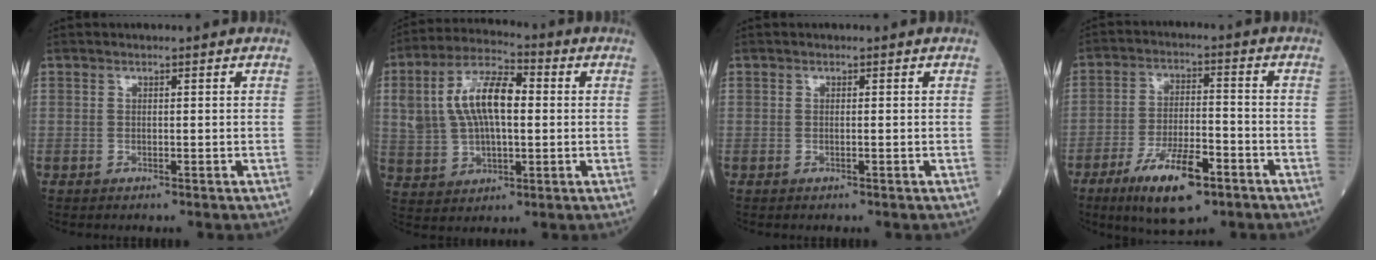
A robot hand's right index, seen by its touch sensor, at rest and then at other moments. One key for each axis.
{"total": 13.7, "fx": 1.9, "fy": 6.4, "fz": 11.9, "tx": -0.256, "ty": 0.029, "tz": 0.042}
{"total": 0.5, "fx": -0.1, "fy": 0.2, "fz": 0.5, "tx": -0.018, "ty": 0.000, "tz": -0.002}
{"total": 12.3, "fx": -7.1, "fy": 3.7, "fz": 9.4, "tx": -0.175, "ty": -0.007, "tz": -0.117}